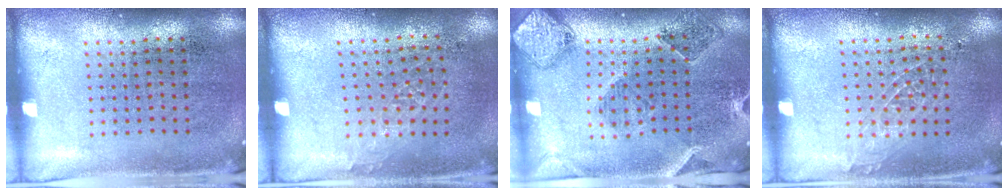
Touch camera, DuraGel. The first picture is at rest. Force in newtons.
{"total": 0.9, "press": 0.8, "slide": 0.4}
{"total": 0.9, "press": 0.9, "slide": 0.2}
{"total": 0.9, "press": 0.9, "slide": 0.2}